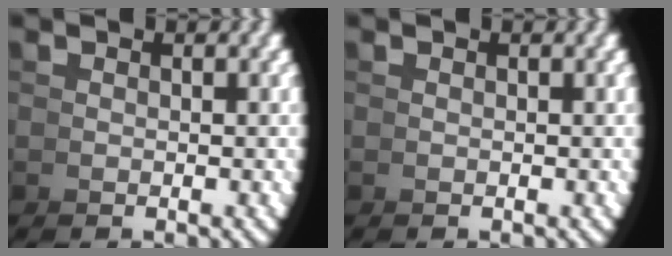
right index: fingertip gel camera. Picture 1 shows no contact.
{"total": 0.0}